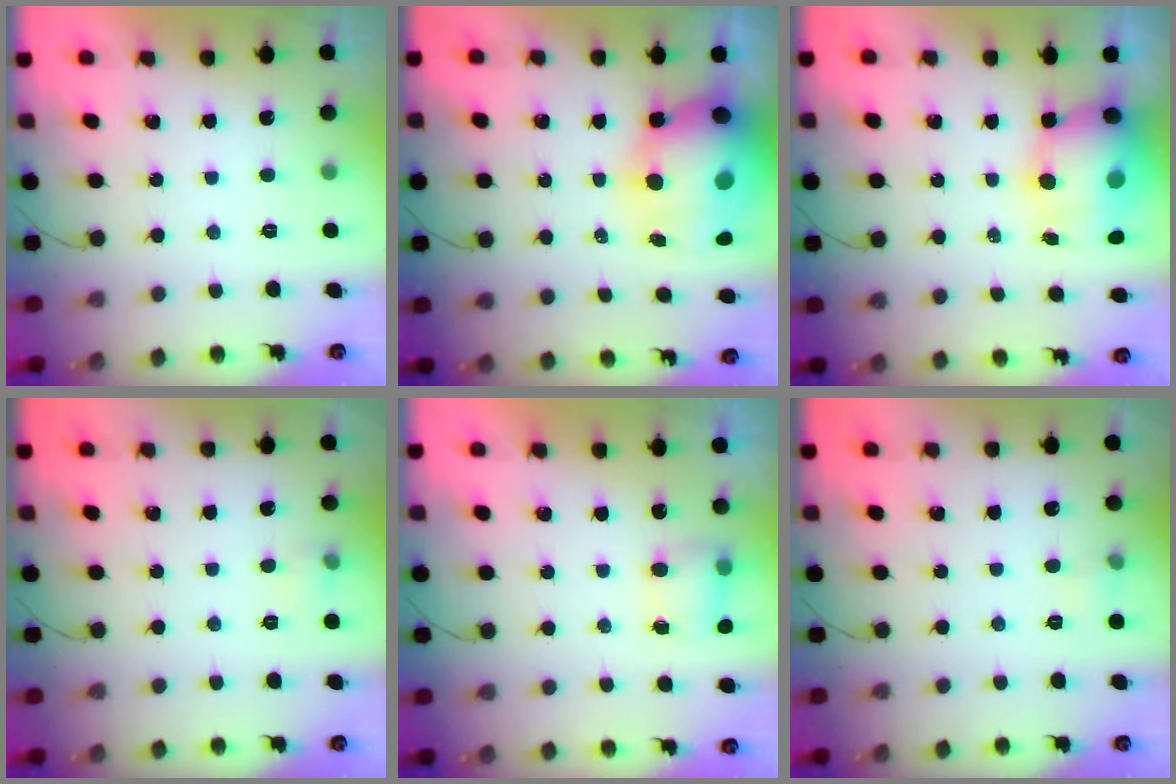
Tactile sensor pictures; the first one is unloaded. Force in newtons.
{"total": 15.8, "press": 15.3, "slide": 3.8}
{"total": 12.3, "press": 11.9, "slide": 3.0}
{"total": 4.0, "press": 3.7, "slide": 1.3}
{"total": 5.0, "press": 4.9, "slide": 0.5}
{"total": 4.1, "press": 3.9, "slide": 1.3}